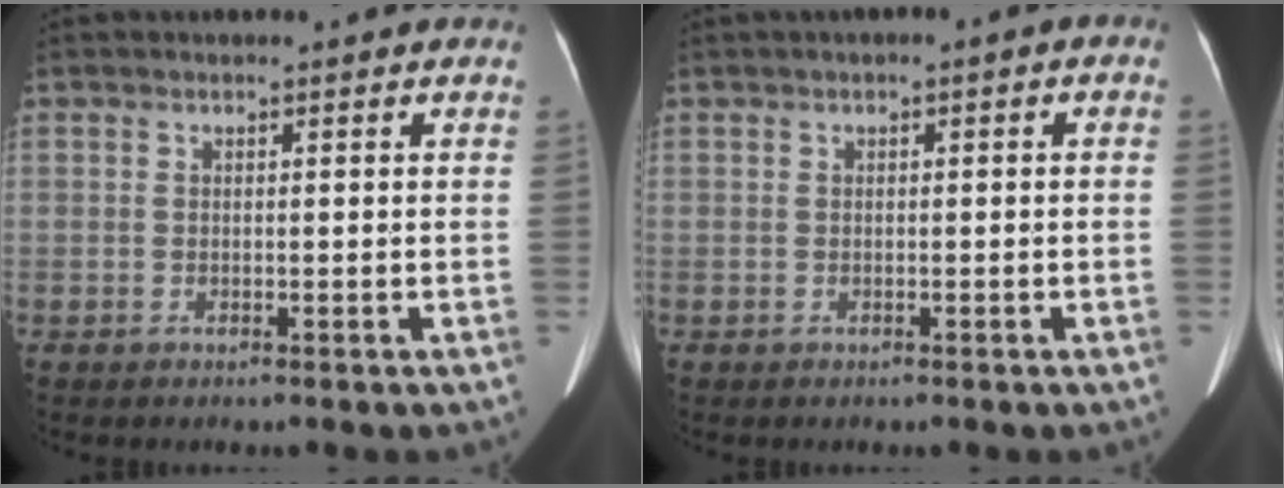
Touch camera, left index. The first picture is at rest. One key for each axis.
{"total": 1.2, "fx": 0.0, "fy": 0.6, "fz": 1.0, "tx": -0.013, "ty": 0.014, "tz": -0.003}